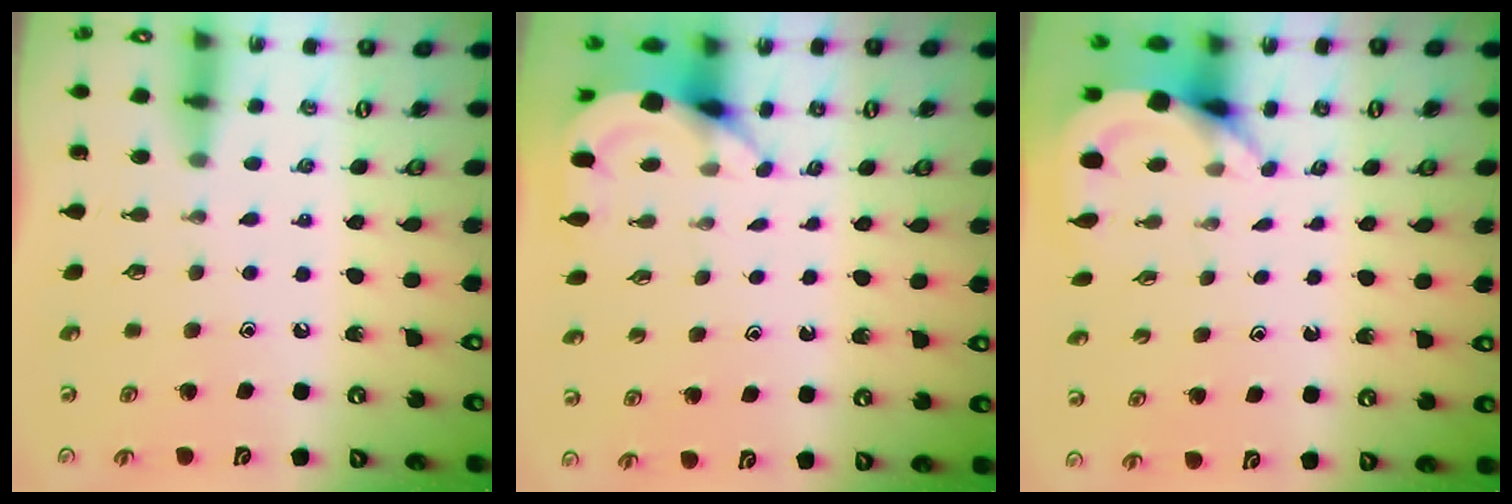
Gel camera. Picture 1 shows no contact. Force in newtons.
{"total": 3.7, "press": 3.7, "slide": 0.2}
{"total": 3.6, "press": 3.6, "slide": 0.2}